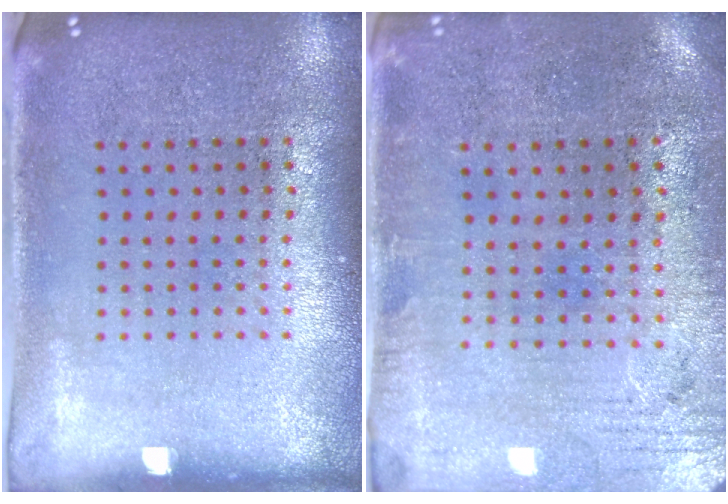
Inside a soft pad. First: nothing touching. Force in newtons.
{"total": 0.6, "press": 0.4, "slide": 0.5}